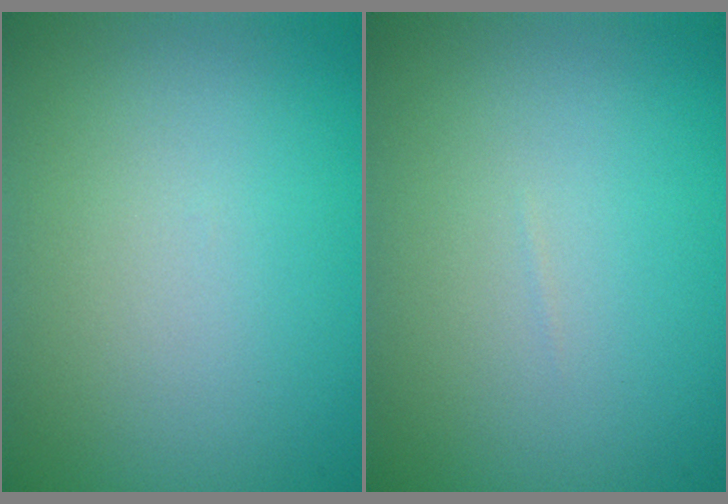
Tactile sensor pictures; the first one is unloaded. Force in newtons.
{"total": 0.0}